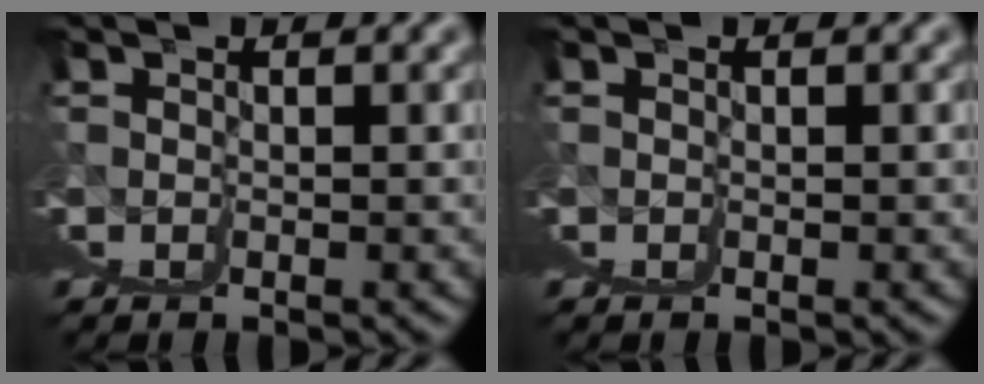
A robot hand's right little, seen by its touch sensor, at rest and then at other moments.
{"total": 0.0}